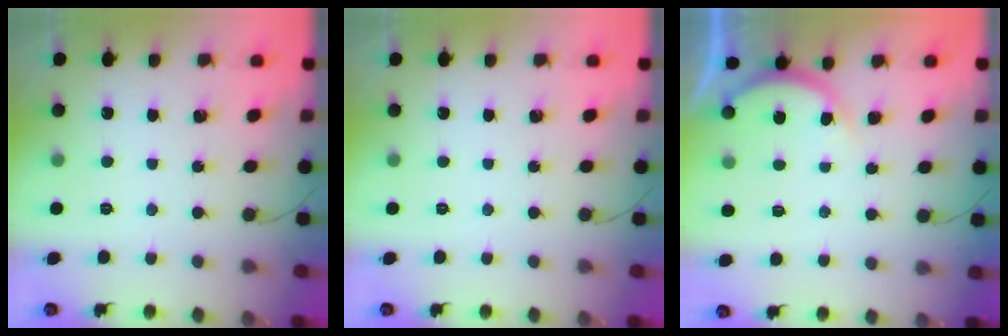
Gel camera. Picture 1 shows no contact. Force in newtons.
{"total": 0.0}
{"total": 4.4, "press": 4.3, "slide": 0.7}